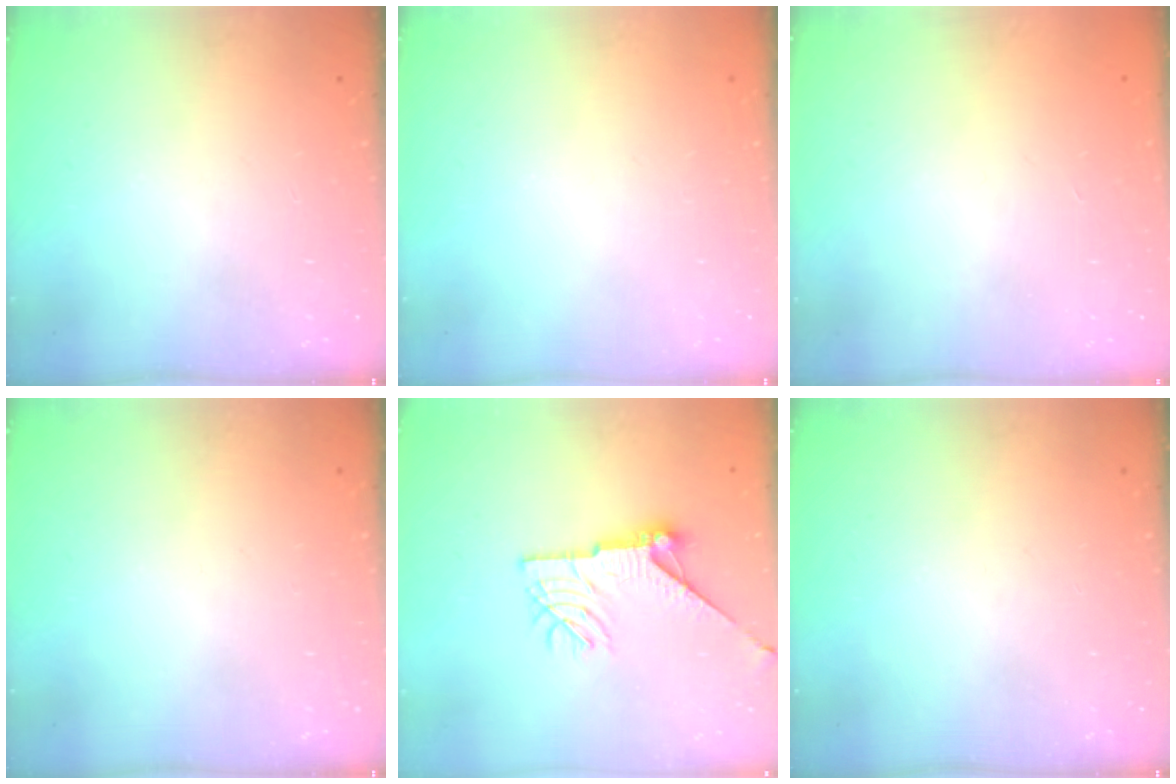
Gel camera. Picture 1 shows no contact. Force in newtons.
{"total": 0.0}
{"total": 0.8, "press": 0.8, "slide": 0.2}
{"total": 0.0}
{"total": 13.0, "press": 13.0, "slide": 0.7}
{"total": 0.0}